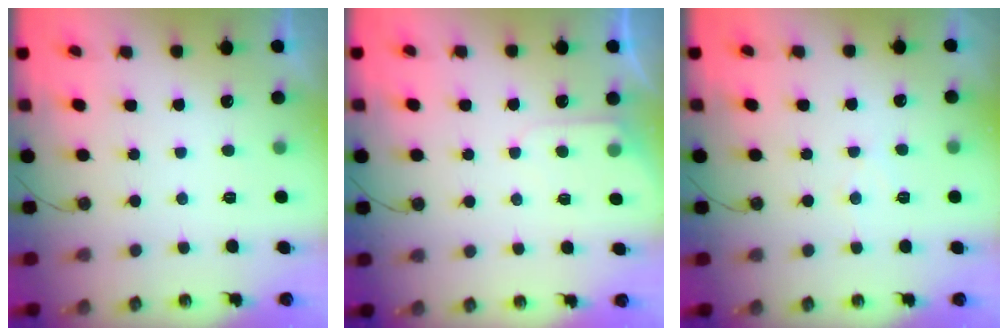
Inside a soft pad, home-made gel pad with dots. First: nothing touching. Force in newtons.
{"total": 4.7, "press": 4.6, "slide": 0.6}
{"total": 5.4, "press": 5.3, "slide": 0.8}